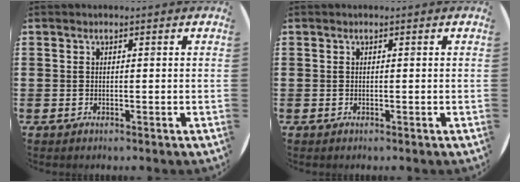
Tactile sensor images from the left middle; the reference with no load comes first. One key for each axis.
{"total": 0.0}